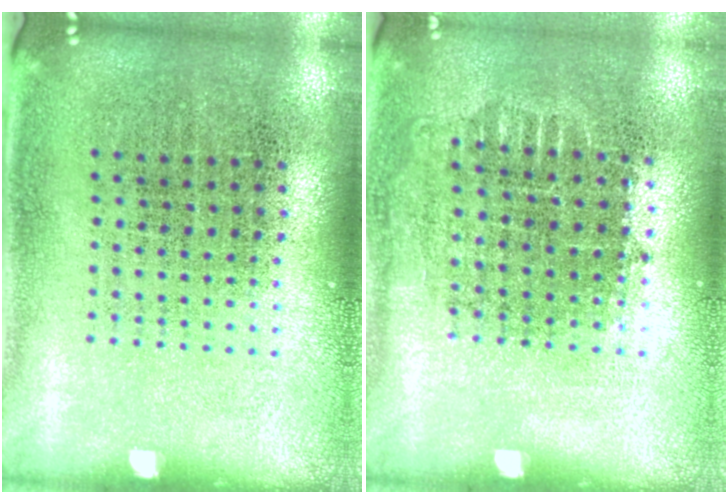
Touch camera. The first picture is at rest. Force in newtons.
{"total": 0.7, "press": 0.7, "slide": 0.2}